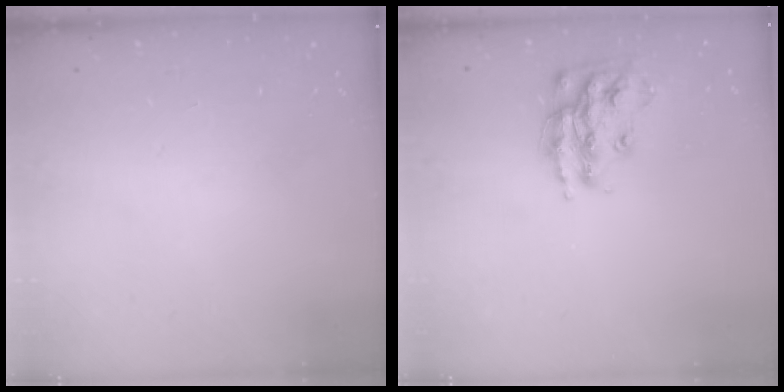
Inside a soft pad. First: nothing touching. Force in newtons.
{"total": 15.3, "press": 15.3, "slide": 1.0}